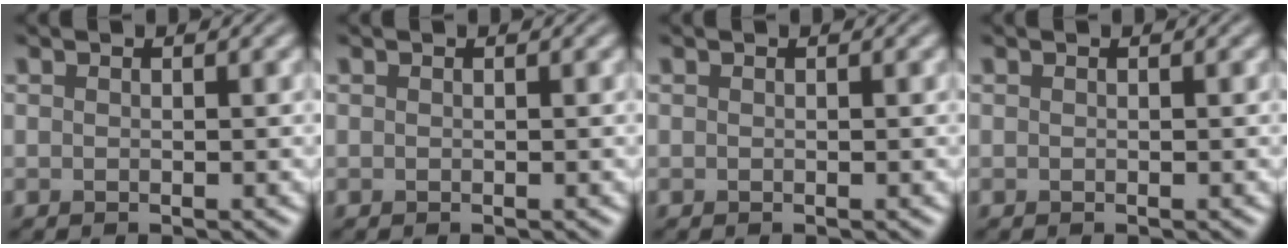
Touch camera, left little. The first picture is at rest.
{"total": 0.0}
{"total": 0.0}
{"total": 0.0}